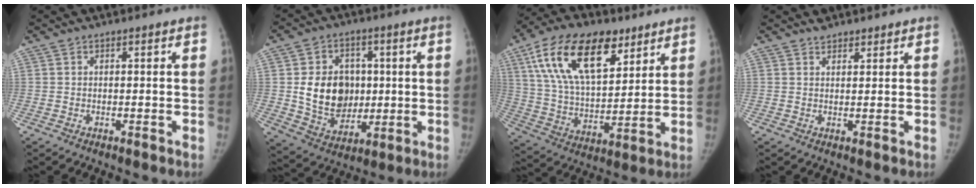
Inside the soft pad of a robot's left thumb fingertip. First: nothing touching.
{"total": 13.7, "force": [1.2, 10.9, 8.2], "torque": [-0.092, -0.011, 0.035]}
{"total": 22.4, "force": [11.4, 11.5, 15.4], "torque": [-0.255, -0.026, 0.207]}
{"total": 2.3, "force": [2.0, 1.0, 0.4], "torque": [0.004, -0.010, 0.030]}